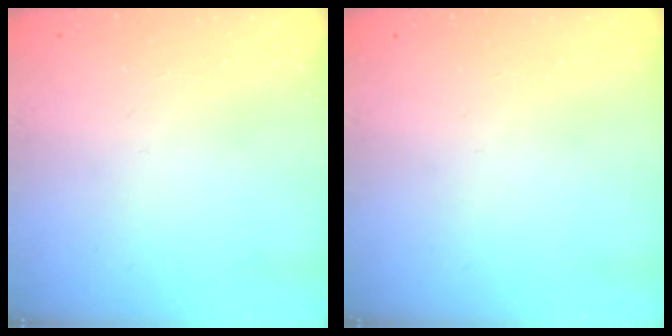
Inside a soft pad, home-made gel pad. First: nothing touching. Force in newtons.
{"total": 0.0}